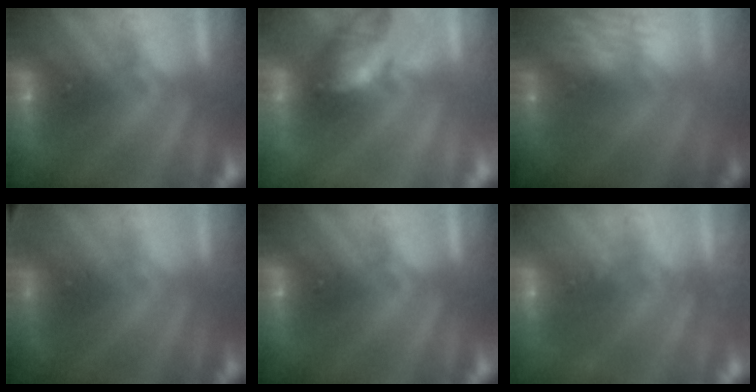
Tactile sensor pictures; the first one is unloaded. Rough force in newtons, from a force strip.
{"total": 2.6}
{"total": 3.0}
{"total": 2.8}
{"total": 0.0}
{"total": 2.1}